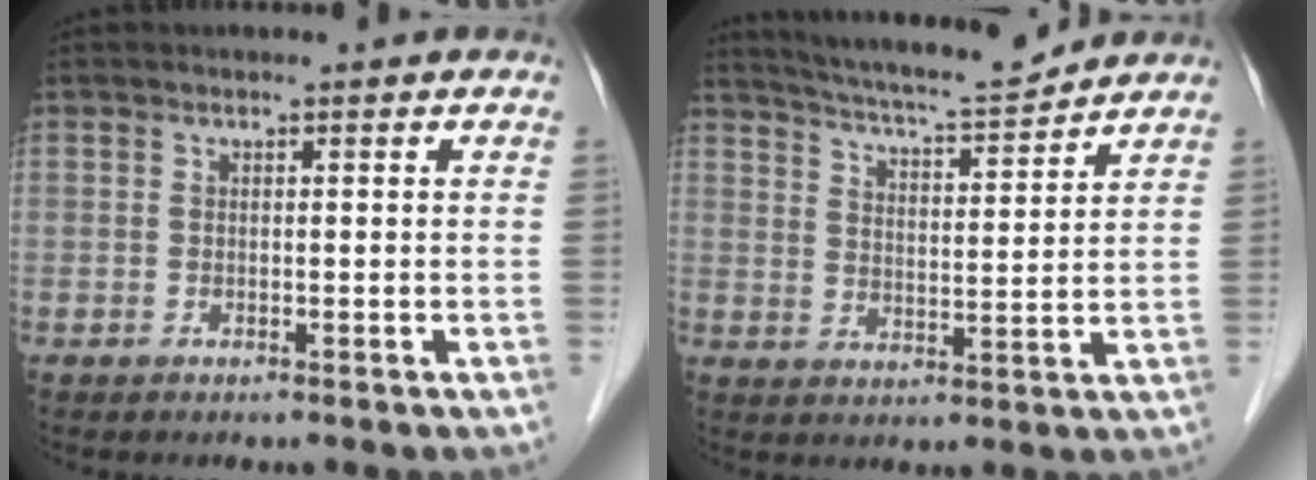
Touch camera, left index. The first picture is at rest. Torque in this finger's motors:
{"motor_torque": [0.87, -1.06, 0.10, 0.03]}